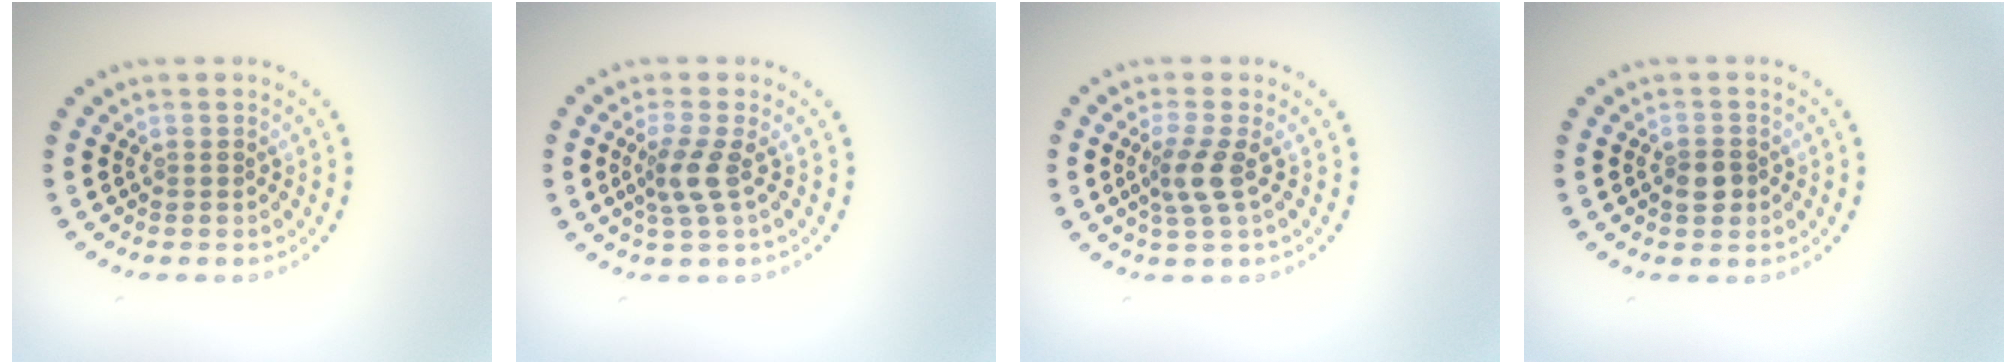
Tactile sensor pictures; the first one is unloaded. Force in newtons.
{"total": 2.3, "press": 1.8, "slide": 1.5}
{"total": 2.4, "press": 1.8, "slide": 1.6}
{"total": 1.7, "press": 1.7, "slide": 0.5}